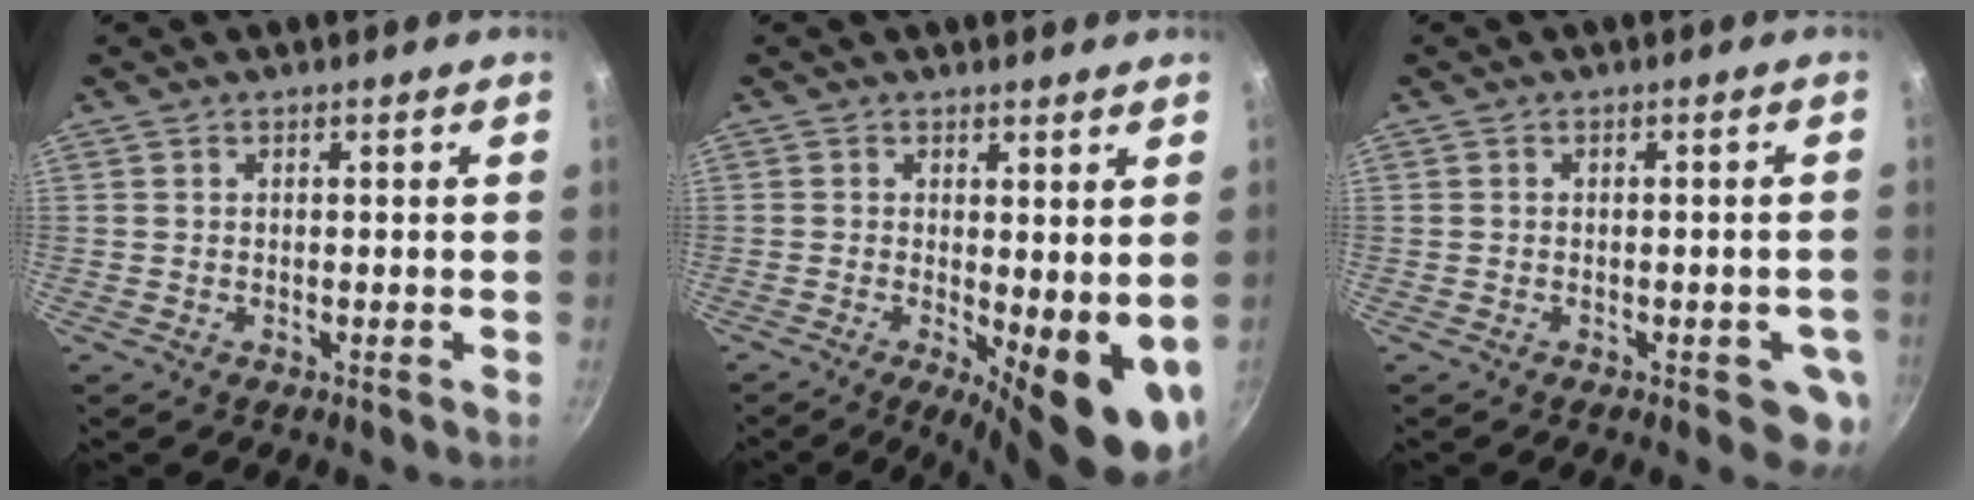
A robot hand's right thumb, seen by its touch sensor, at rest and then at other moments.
{"total": 11.5, "force": [-1.5, 3.9, 10.7], "torque": [-0.118, -0.014, -0.012]}
{"total": 5.8, "force": [-1.9, 2.7, 4.7], "torque": [-0.028, 0.010, -0.022]}